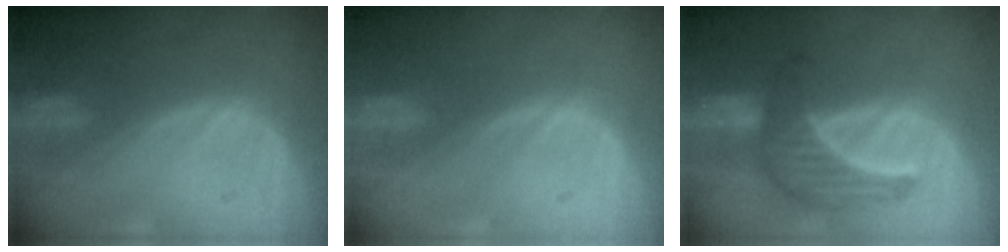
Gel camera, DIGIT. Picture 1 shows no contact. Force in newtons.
{"total": 0.0}
{"total": 6.7, "press": 6.7, "slide": 0.7}